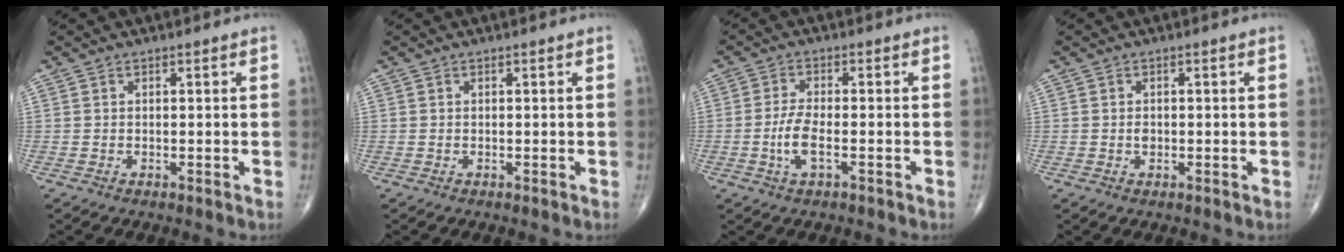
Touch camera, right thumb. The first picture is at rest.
{"total": 0.0}
{"total": 4.7, "force": [-1.5, 1.5, 4.2], "torque": [-0.093, 0.007, -0.030]}
{"total": 1.1, "force": [-0.2, 0.8, 0.7], "torque": [-0.009, 0.001, -0.002]}